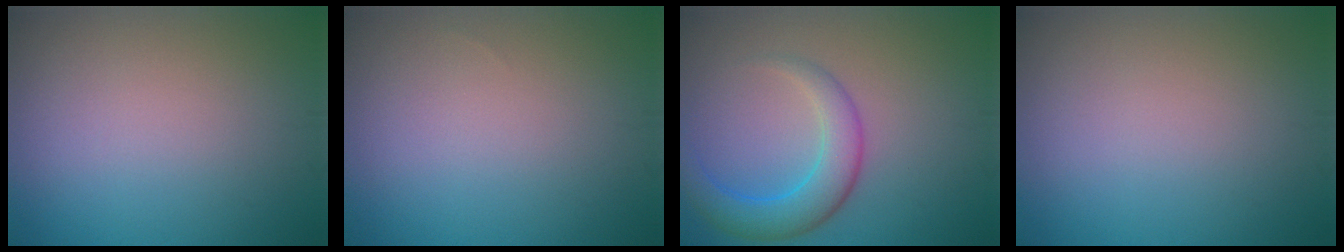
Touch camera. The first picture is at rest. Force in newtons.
{"total": 0.0}
{"total": 4.5, "press": 4.5, "slide": 0.3}
{"total": 0.0}